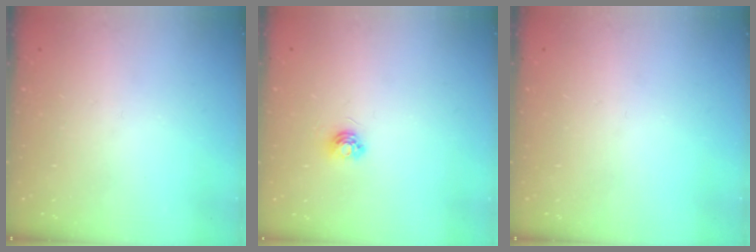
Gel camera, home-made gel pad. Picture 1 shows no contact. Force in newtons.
{"total": 4.7, "press": 4.7, "slide": 0.5}
{"total": 0.0}